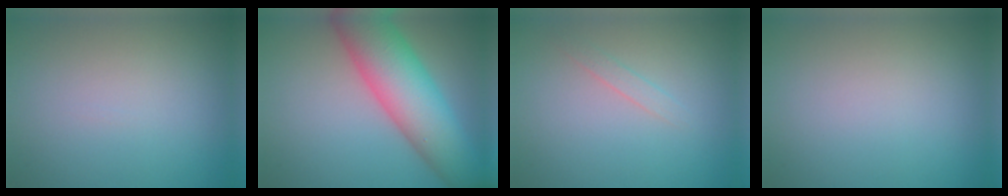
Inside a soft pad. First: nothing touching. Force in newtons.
{"total": 10.3, "press": 10.3, "slide": 0.6}
{"total": 0.9, "press": 0.9, "slide": 0.1}
{"total": 0.0}